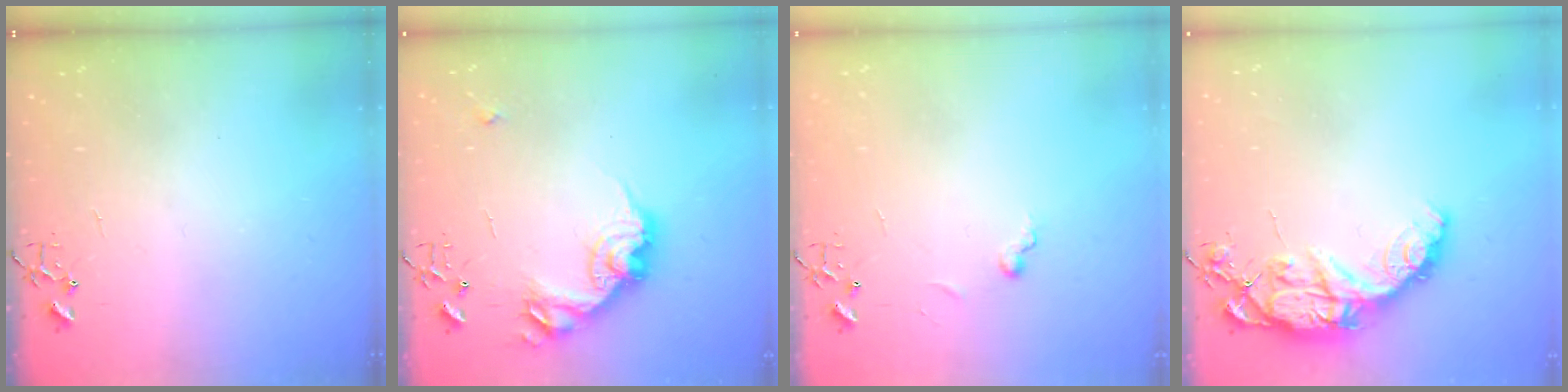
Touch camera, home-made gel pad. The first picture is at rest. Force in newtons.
{"total": 16.0, "press": 16.0, "slide": 0.3}
{"total": 5.6, "press": 5.6, "slide": 0.5}
{"total": 16.6, "press": 16.5, "slide": 1.3}